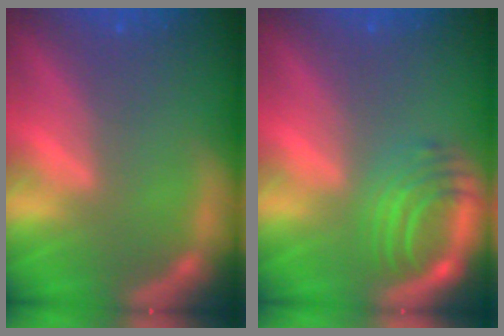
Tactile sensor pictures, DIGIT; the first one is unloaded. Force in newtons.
{"total": 5.0}